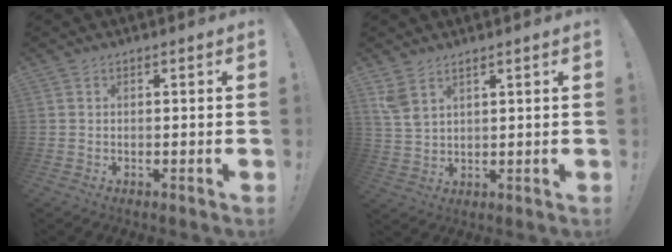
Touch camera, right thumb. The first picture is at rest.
{"total": 5.0, "force": [3.5, 2.2, 2.9], "torque": [-0.051, -0.016, 0.067]}